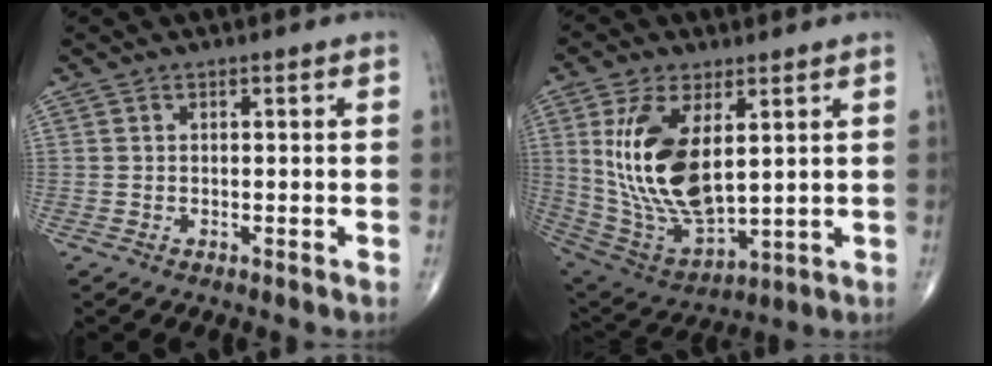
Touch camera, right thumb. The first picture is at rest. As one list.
[{"total": 18.4, "force": [4.0, 9.1, 15.4], "torque": [-0.295, -0.025, 0.093]}]